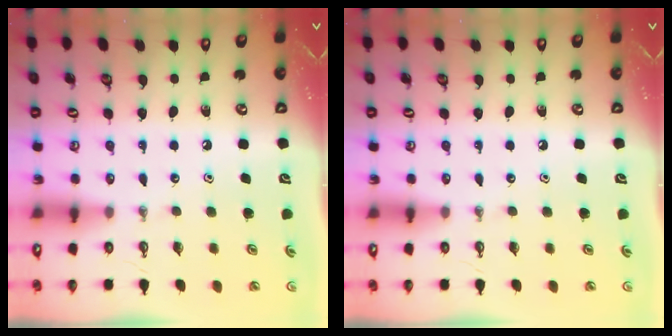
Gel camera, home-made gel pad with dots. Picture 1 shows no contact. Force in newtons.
{"total": 0.0}